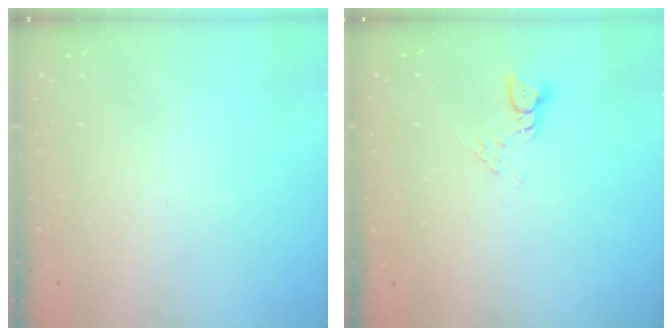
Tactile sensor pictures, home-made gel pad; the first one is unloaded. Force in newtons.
{"total": 4.2, "press": 4.1, "slide": 0.4}